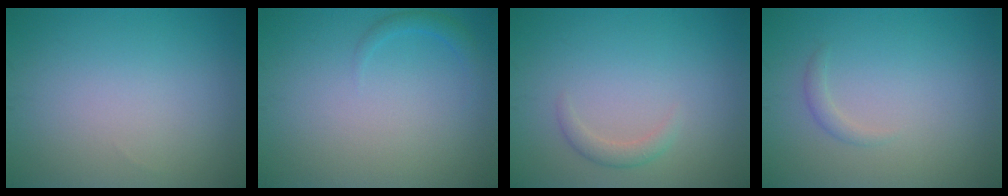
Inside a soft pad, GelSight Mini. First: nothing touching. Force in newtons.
{"total": 1.2, "press": 1.1, "slide": 0.2}
{"total": 1.4, "press": 1.4, "slide": 0.1}
{"total": 0.9, "press": 0.9, "slide": 0.1}